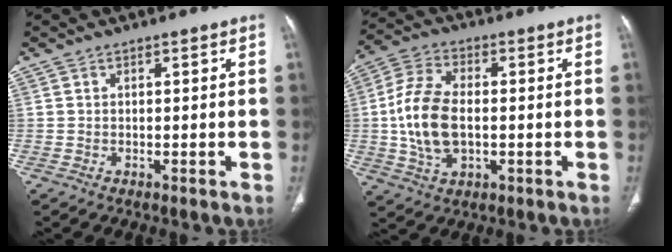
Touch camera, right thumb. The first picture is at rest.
{"total": 12.9, "force": [-0.6, 7.4, 10.5], "torque": [-0.215, 0.011, -0.009]}